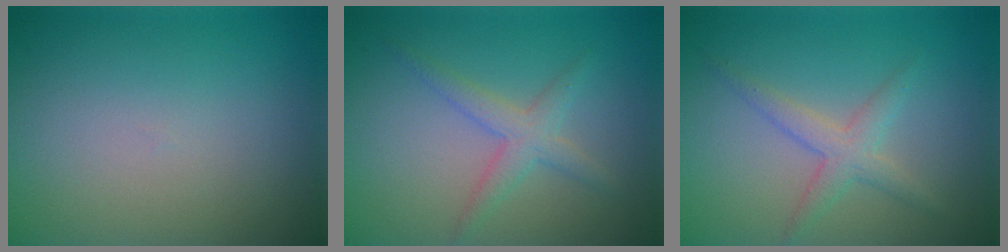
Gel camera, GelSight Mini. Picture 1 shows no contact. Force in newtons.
{"total": 2.6, "press": 2.6, "slide": 0.1}
{"total": 2.5, "press": 2.5, "slide": 0.2}